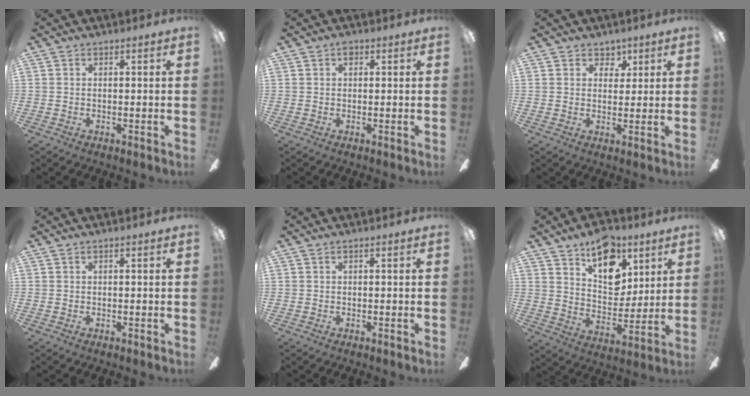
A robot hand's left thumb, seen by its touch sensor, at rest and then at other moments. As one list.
[{"total": 1.3, "force": [0.6, 0.9, 0.8], "torque": [-0.009, 0.001, 0.008]}, {"total": 4.1, "force": [2.6, 3.1, 0.6], "torque": [-0.001, -0.008, 0.043]}, {"total": 0.0}, {"total": 0.0}, {"total": 16.1, "force": [9.6, 9.6, 8.6], "torque": [-0.113, -0.048, 0.172]}]